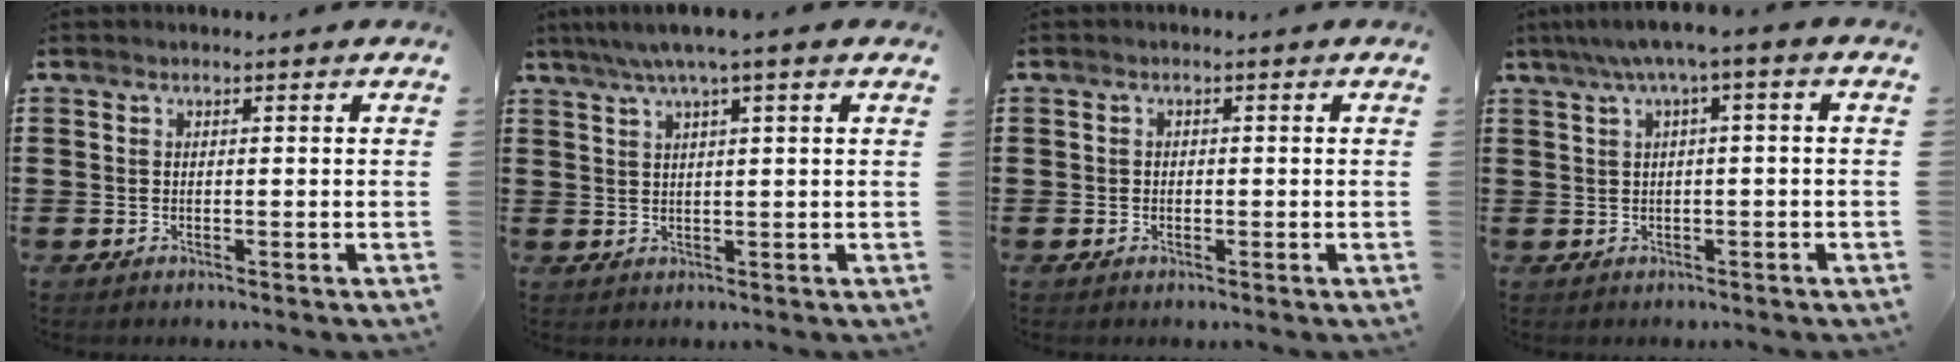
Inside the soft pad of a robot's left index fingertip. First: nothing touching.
{"total": 3.5, "force": [2.1, -0.2, 2.8], "torque": [-0.058, 0.004, 0.035]}
{"total": 0.8, "force": [-0.2, 0.8, 0.2], "torque": [-0.006, 0.005, -0.005]}
{"total": 3.3, "force": [-0.1, 0.2, 3.2], "torque": [-0.060, 0.002, -0.007]}